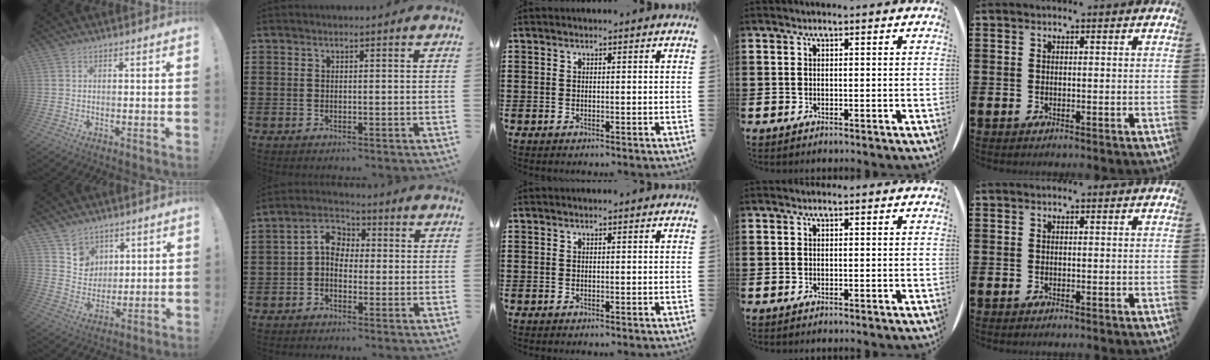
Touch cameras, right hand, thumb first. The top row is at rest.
{"thumb": {"total": 7.5, "force": [5.0, 5.6, 0.2], "torque": [-0.006, -0.047, 0.098]}, "index": {"total": 4.8, "force": [-0.2, 3.5, 3.2], "torque": [-0.084, 0.010, -0.012]}}